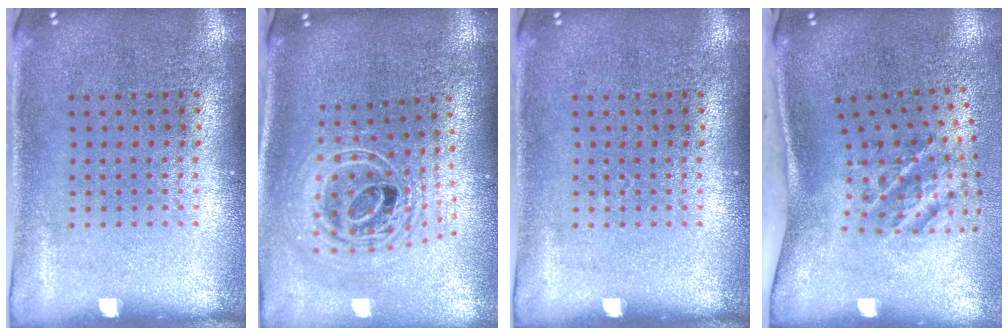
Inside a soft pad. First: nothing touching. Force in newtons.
{"total": 2.5, "press": 1.8, "slide": 1.6}
{"total": 0.0}
{"total": 2.3, "press": 1.3, "slide": 1.9}